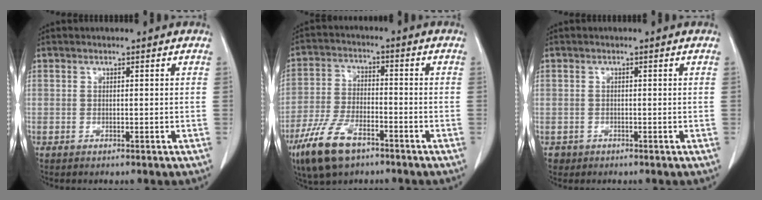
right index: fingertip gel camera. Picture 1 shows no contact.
{"total": 11.0, "force": [-6.8, 4.4, 7.5], "torque": [-0.163, -0.009, -0.124]}
{"total": 1.9, "force": [-0.7, 1.8, 0.0], "torque": [-0.001, 0.005, -0.010]}